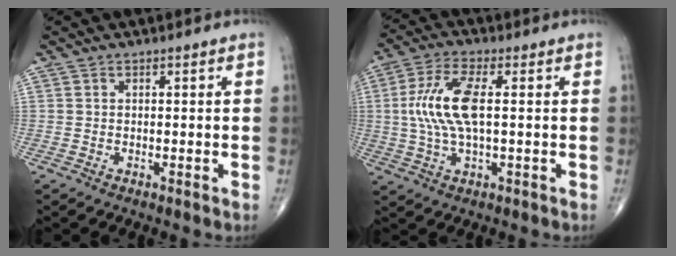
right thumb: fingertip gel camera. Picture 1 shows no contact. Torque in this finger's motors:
{"motor_torque": [0.53, 0.46, 1.35, -0.15, 0.16]}